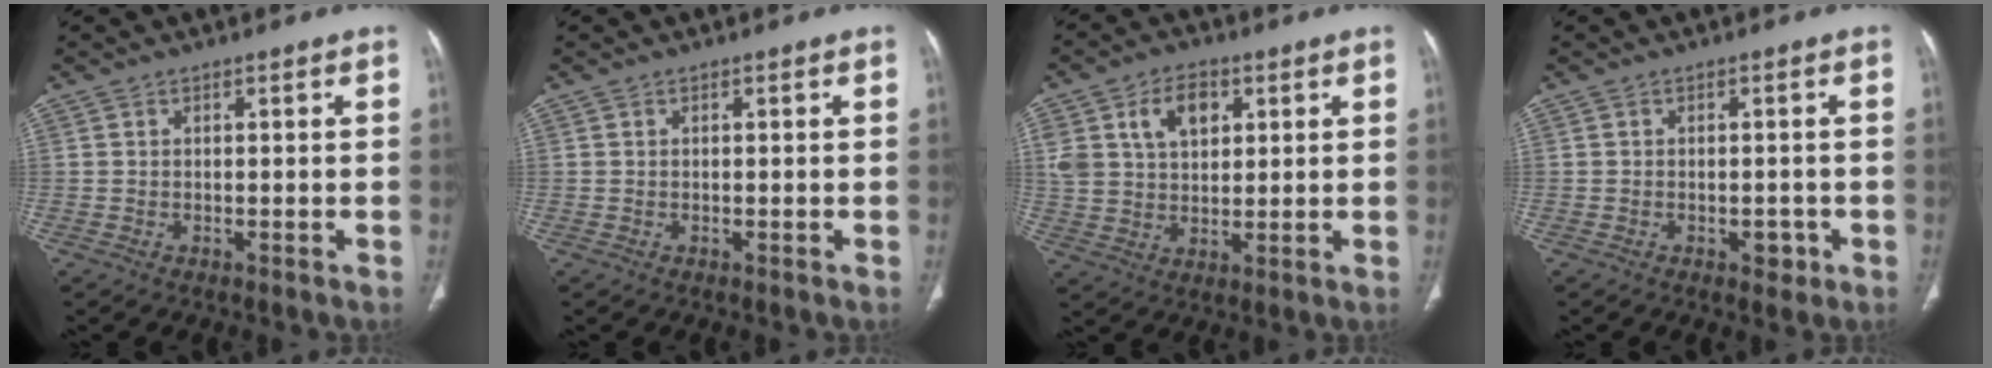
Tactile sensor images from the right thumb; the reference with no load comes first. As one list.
[{"total": 0.0}, {"total": 10.5, "force": [4.0, 7.1, 6.7], "torque": [-0.099, -0.004, 0.078]}, {"total": 2.3, "force": [-0.9, 1.5, 1.5], "torque": [-0.008, 0.003, -0.009]}]